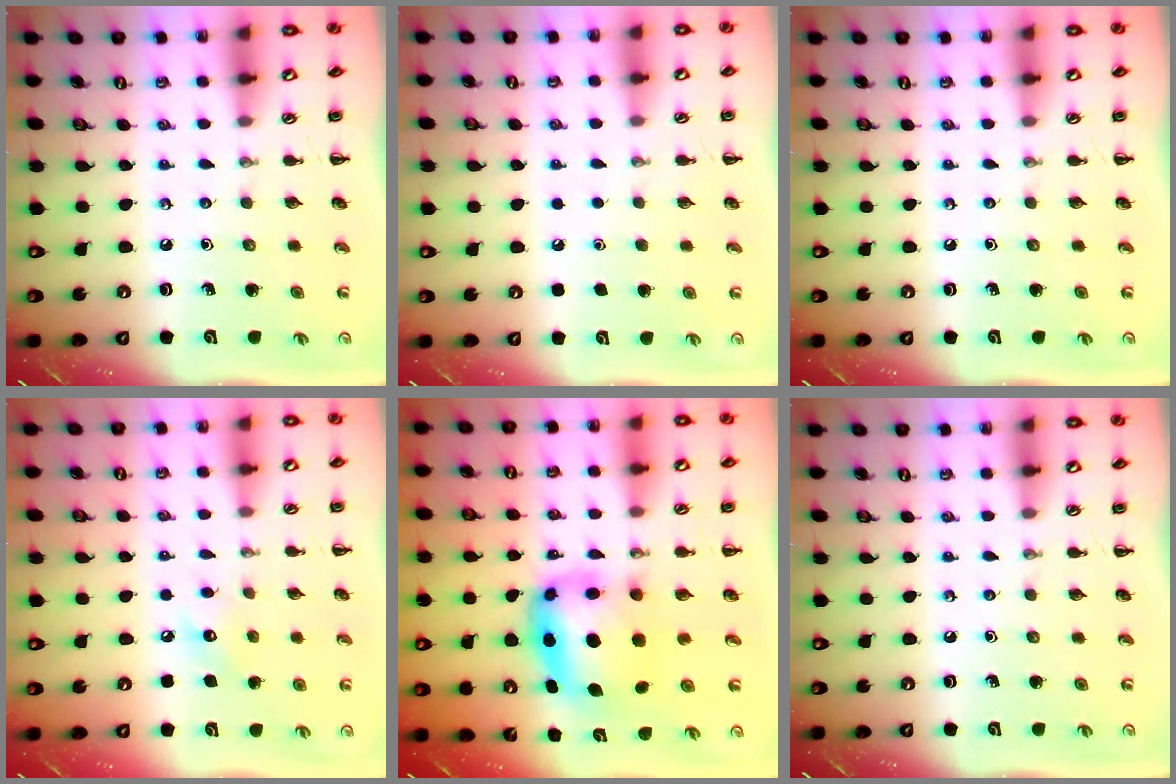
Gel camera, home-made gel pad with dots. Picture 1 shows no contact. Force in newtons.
{"total": 1.8, "press": 1.7, "slide": 0.1}
{"total": 0.0}
{"total": 6.4, "press": 6.3, "slide": 1.2}
{"total": 6.4, "press": 6.2, "slide": 1.4}
{"total": 0.0}